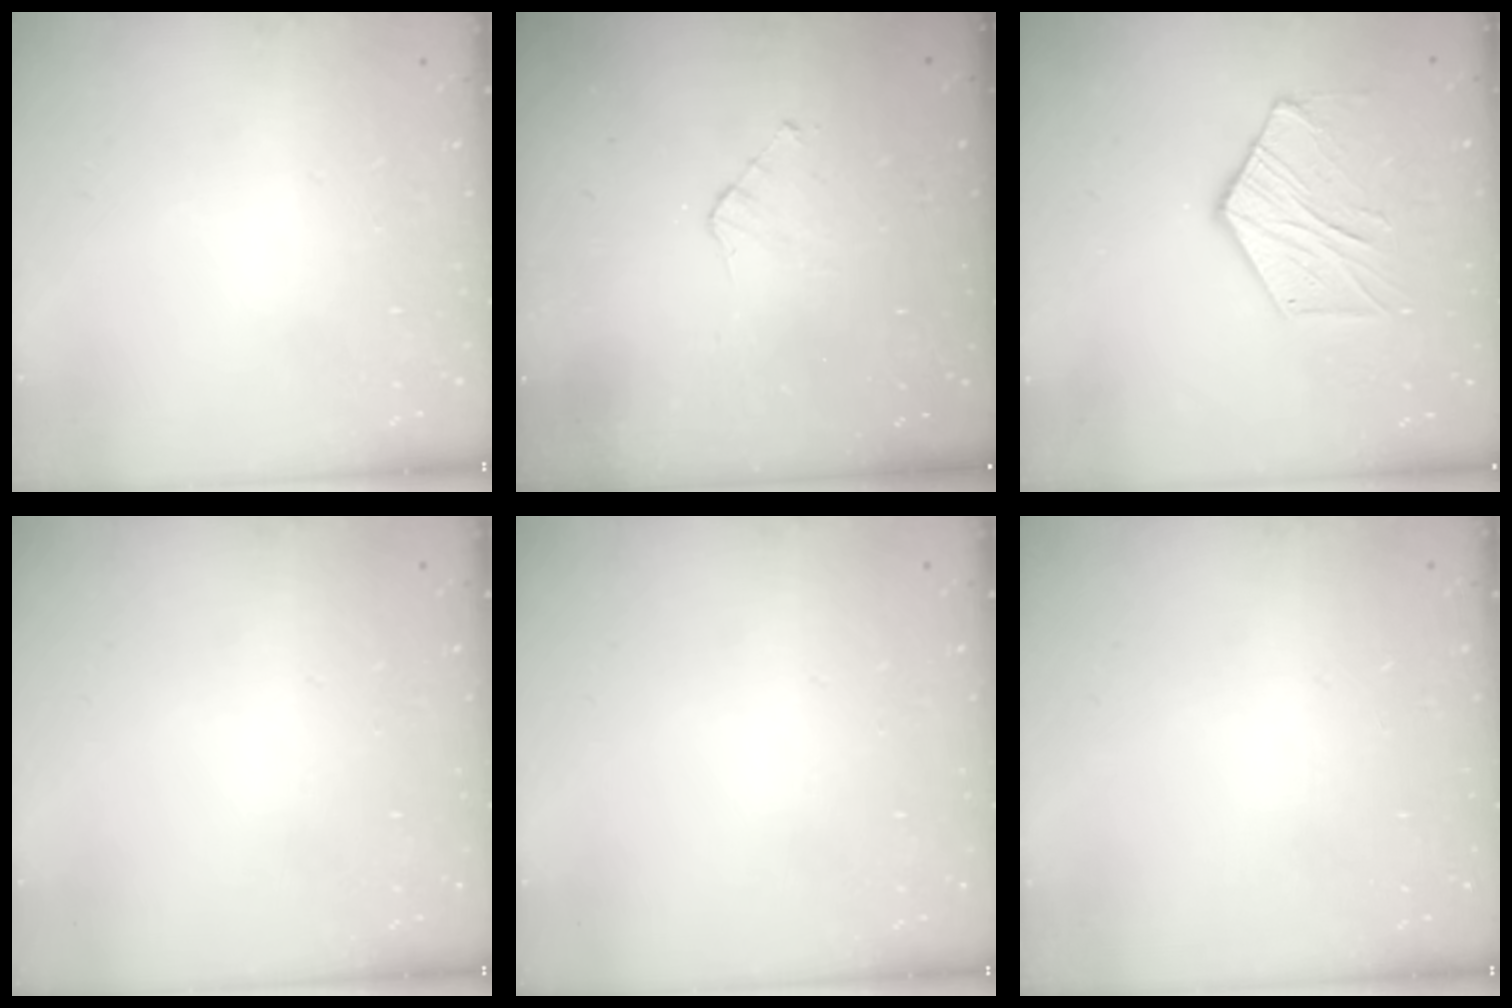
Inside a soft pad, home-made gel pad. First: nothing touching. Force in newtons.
{"total": 3.7, "press": 3.7, "slide": 0.3}
{"total": 10.0, "press": 10.0, "slide": 0.7}
{"total": 0.0}
{"total": 0.0}
{"total": 0.0}